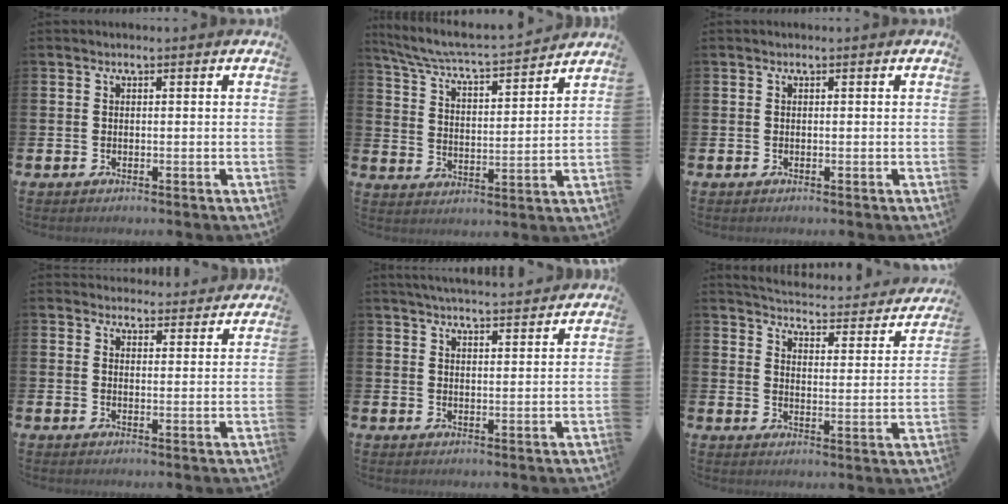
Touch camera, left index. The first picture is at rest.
{"total": 6.1, "force": [5.8, 0.3, 1.6], "torque": [-0.065, -0.049, 0.097]}
{"total": 0.0}
{"total": 3.6, "force": [3.4, 0.9, -0.2], "torque": [0.003, -0.019, 0.062]}
{"total": 4.1, "force": [4.0, -0.2, 0.3], "torque": [-0.011, -0.022, 0.072]}
{"total": 4.2, "force": [4.1, 0.4, 0.8], "torque": [-0.035, -0.038, 0.065]}